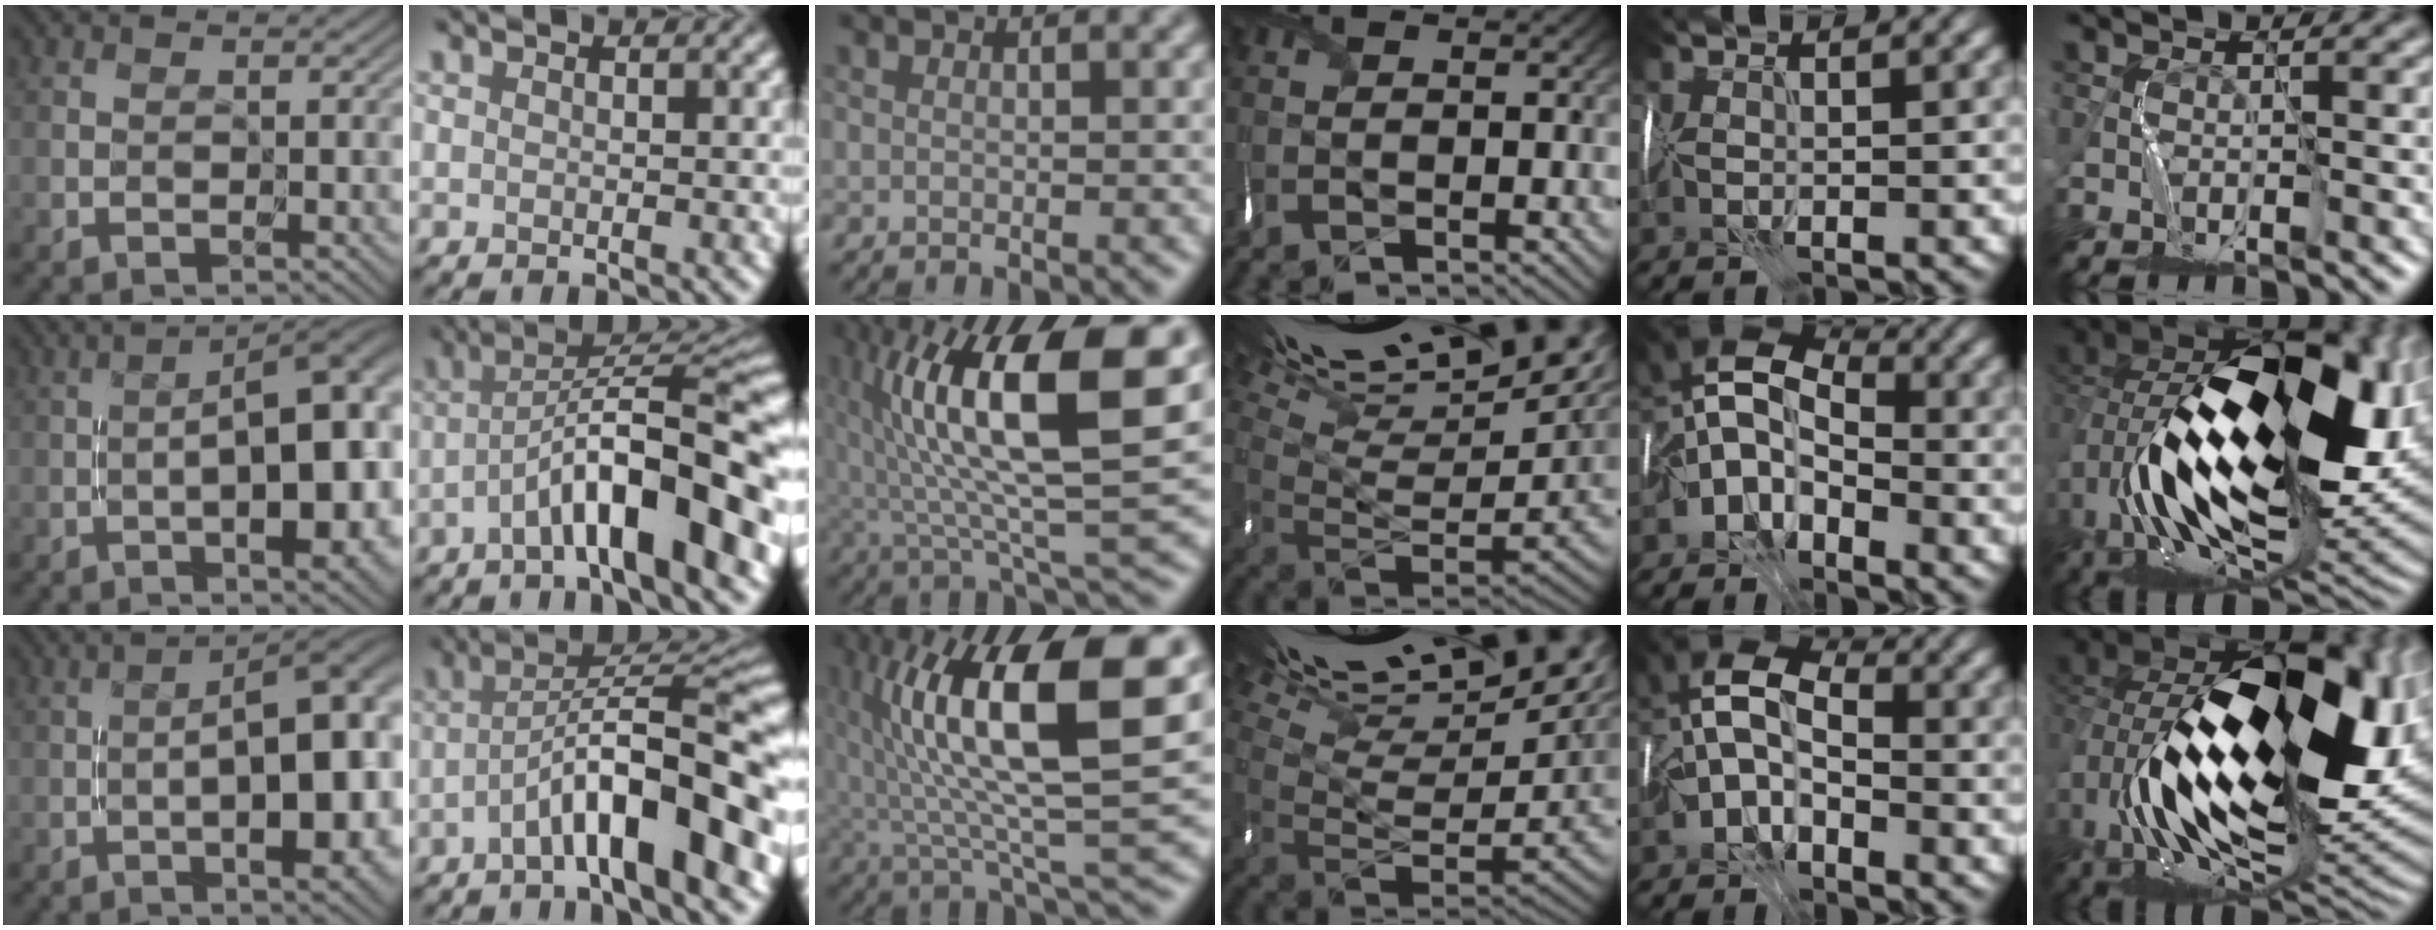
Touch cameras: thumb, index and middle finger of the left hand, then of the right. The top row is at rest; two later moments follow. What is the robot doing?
{"motion": "wrap", "object": "ribbon"}